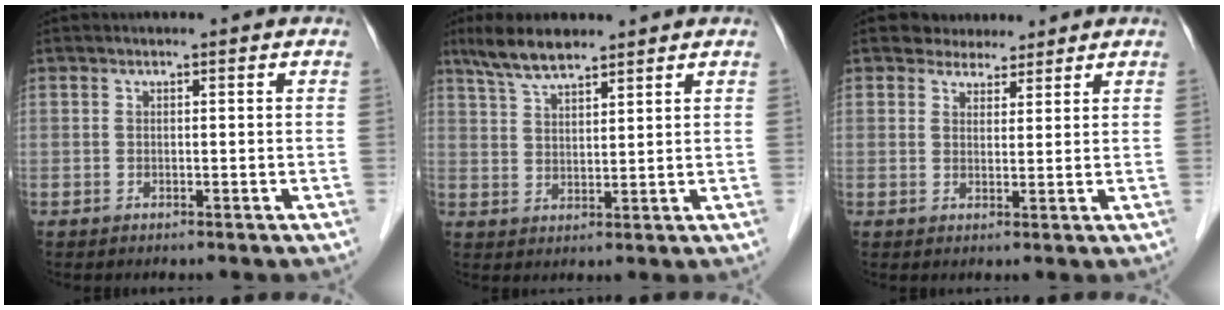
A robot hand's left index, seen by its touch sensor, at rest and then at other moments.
{"total": 6.2, "force": [5.1, 1.4, 3.3], "torque": [-0.075, 0.008, 0.098]}
{"total": 3.4, "force": [2.9, 1.8, 0.3], "torque": [0.000, 0.004, 0.041]}